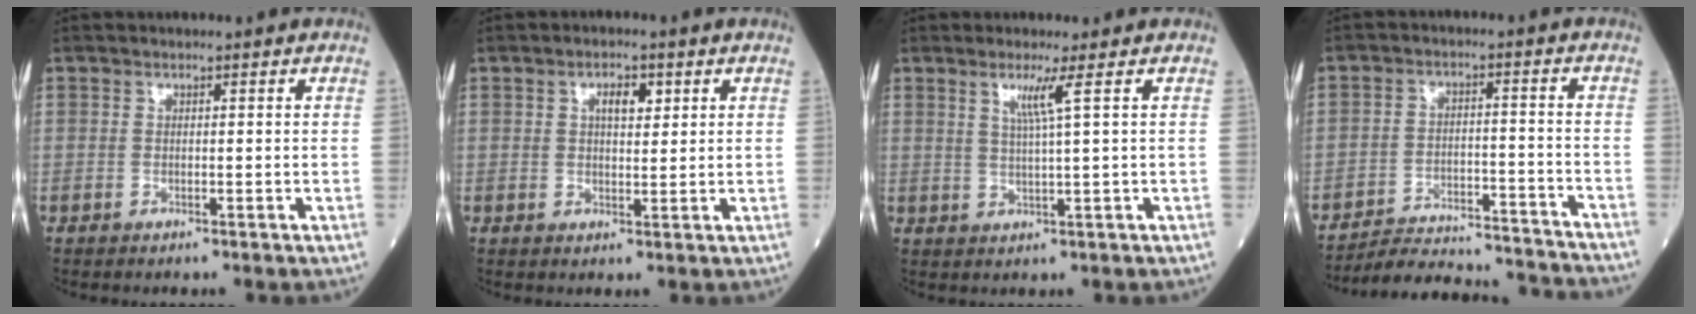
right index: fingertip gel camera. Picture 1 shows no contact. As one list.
[{"total": 3.3, "force": [1.3, 1.4, 2.7], "torque": [-0.045, 0.003, 0.021]}, {"total": 3.5, "force": [1.5, -1.1, 2.9], "torque": [-0.060, -0.006, 0.032]}, {"total": 17.1, "force": [-16.7, 1.6, 3.3], "torque": [-0.053, 0.003, -0.230]}]